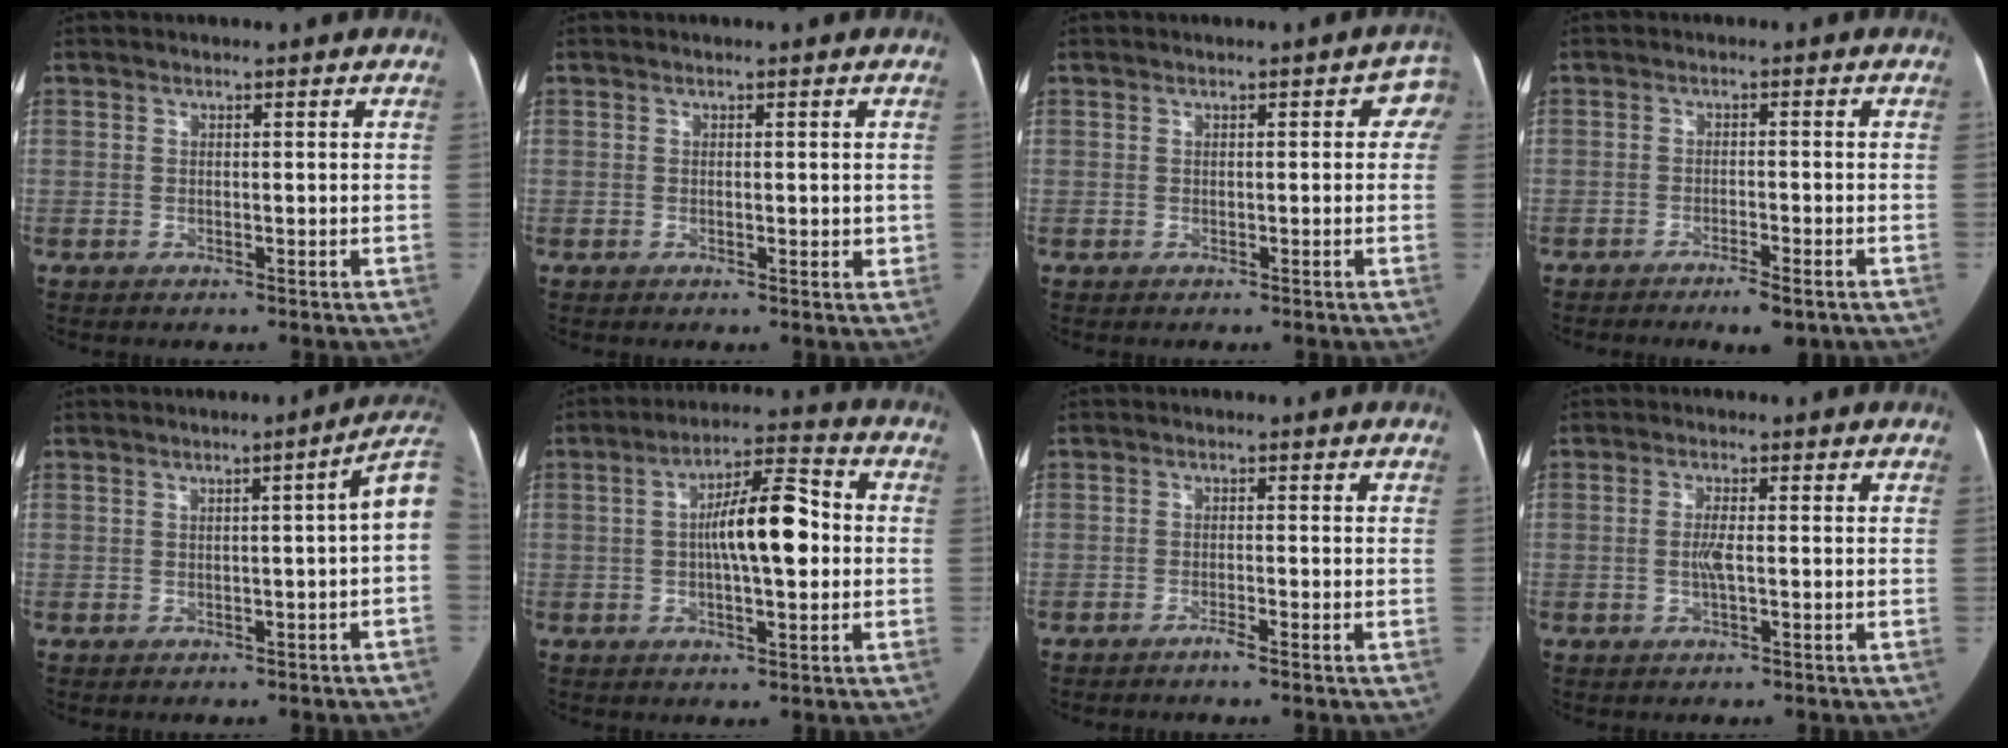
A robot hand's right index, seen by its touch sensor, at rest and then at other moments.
{"total": 1.8, "force": [0.1, 0.7, 1.6], "torque": [-0.022, -0.004, 0.001]}
{"total": 3.0, "force": [0.8, 1.5, 2.4], "torque": [-0.008, 0.014, 0.001]}
{"total": 4.2, "force": [-3.0, 0.6, 2.9], "torque": [-0.042, -0.006, -0.042]}
{"total": 5.7, "force": [0.0, -0.2, 5.7], "torque": [-0.056, 0.014, -0.007]}
{"total": 10.5, "force": [0.1, 2.7, 10.2], "torque": [-0.171, 0.029, -0.001]}
{"total": 1.6, "force": [-1.3, -0.2, 0.8], "torque": [-0.018, -0.001, -0.024]}
{"total": 2.4, "force": [-0.3, 0.2, 2.4], "torque": [-0.052, -0.002, -0.008]}